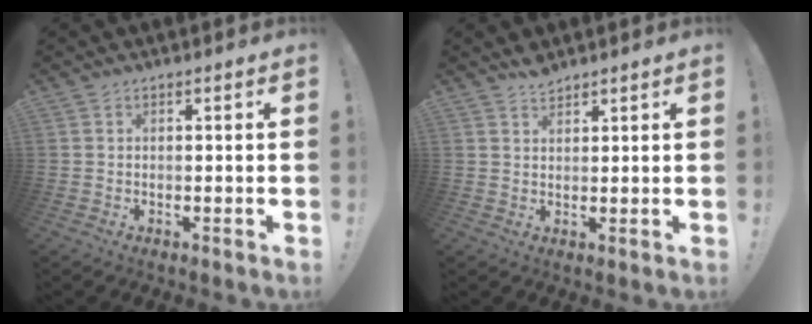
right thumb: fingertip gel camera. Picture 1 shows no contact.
{"total": 3.0, "force": [2.8, 0.8, 0.6], "torque": [0.007, -0.023, 0.049]}